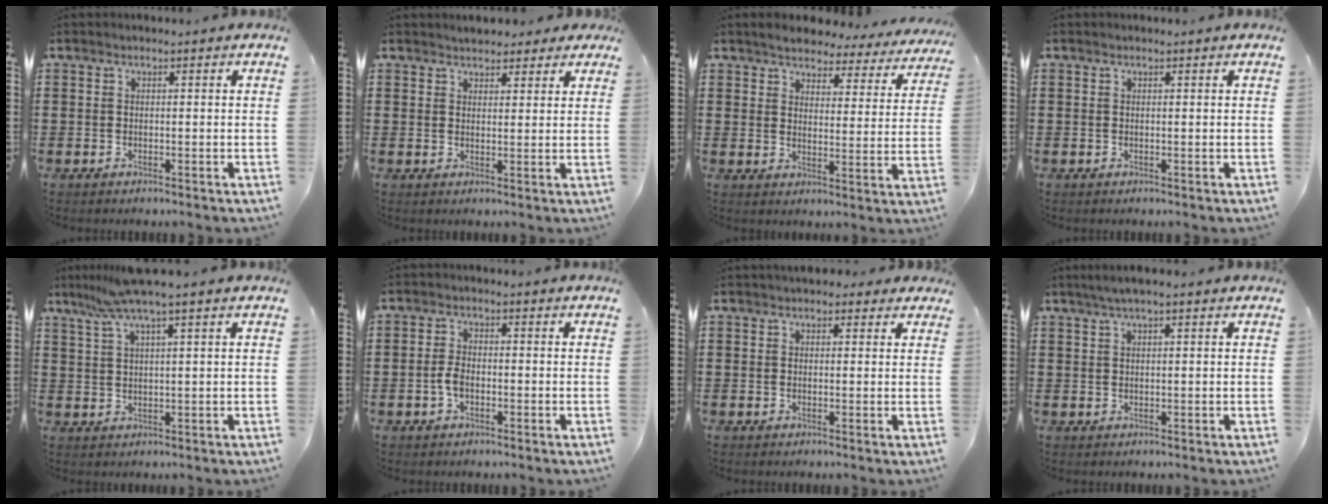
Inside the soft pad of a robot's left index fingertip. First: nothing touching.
{"total": 2.6, "force": [2.4, 1.1, -0.1], "torque": [-0.007, 0.003, 0.045]}
{"total": 4.4, "force": [4.3, 0.6, 0.9], "torque": [-0.041, -0.023, 0.072]}
{"total": 0.0}
{"total": 5.9, "force": [3.9, -0.4, 4.5], "torque": [-0.097, -0.002, 0.067]}
{"total": 3.0, "force": [-0.8, 1.6, 2.4], "torque": [-0.069, -0.005, -0.022]}
{"total": 1.9, "force": [1.4, 1.1, 0.5], "torque": [-0.008, 0.007, 0.023]}
{"total": 2.1, "force": [1.2, 0.1, 1.8], "torque": [-0.034, 0.003, 0.021]}